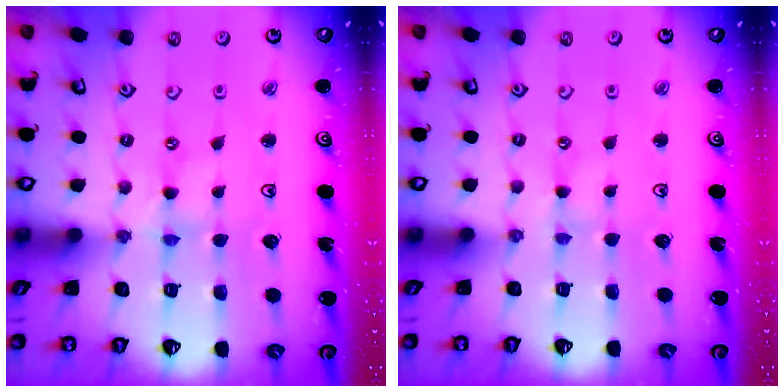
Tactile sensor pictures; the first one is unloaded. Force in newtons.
{"total": 0.0}